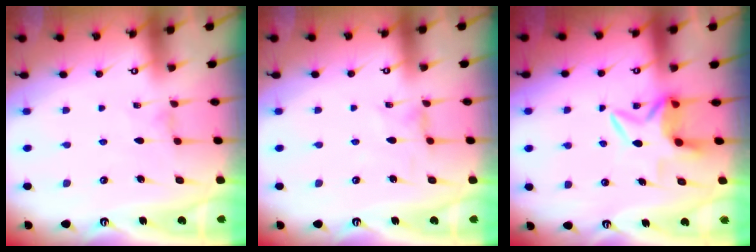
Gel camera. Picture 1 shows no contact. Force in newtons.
{"total": 1.0, "press": 0.9, "slide": 0.3}
{"total": 7.2, "press": 7.1, "slide": 1.0}